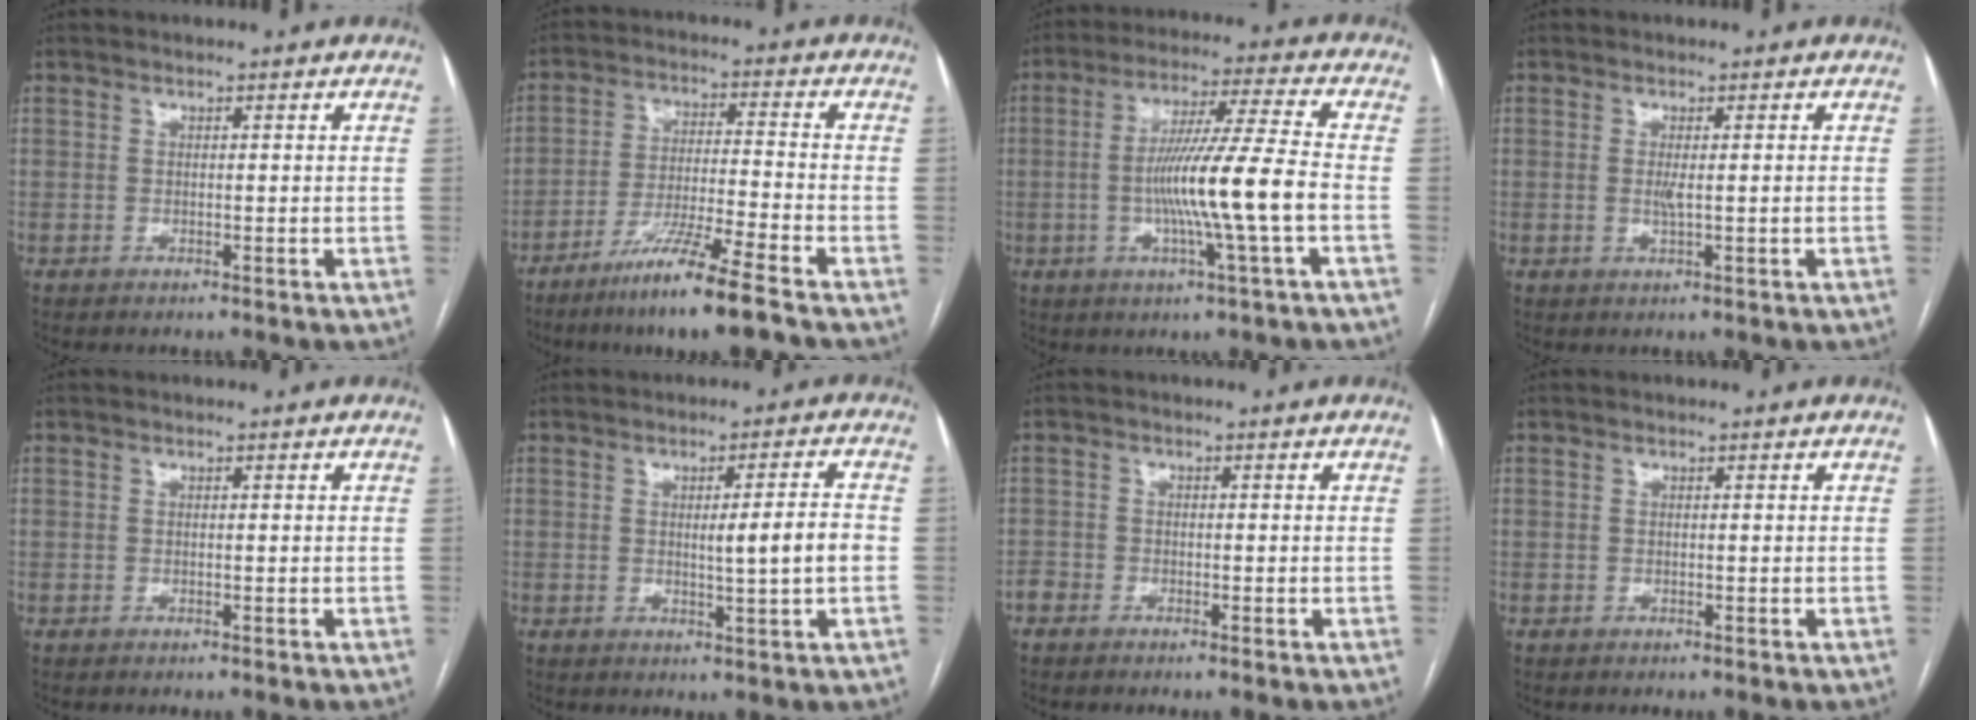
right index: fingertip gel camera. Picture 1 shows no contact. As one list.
[{"total": 10.6, "force": [-7.4, -0.8, 7.5], "torque": [-0.140, -0.033, -0.138]}, {"total": 12.8, "force": [-2.5, -1.3, 12.5], "torque": [-0.227, -0.002, -0.047]}, {"total": 1.9, "force": [-0.1, 0.0, 1.9], "torque": [-0.042, -0.004, 0.000]}, {"total": 0.0}, {"total": 5.7, "force": [-0.3, -0.2, 5.7], "torque": [-0.081, -0.001, -0.003]}, {"total": 1.4, "force": [-1.1, 0.9, 0.0], "torque": [0.002, 0.002, -0.023]}, {"total": 0.0}]